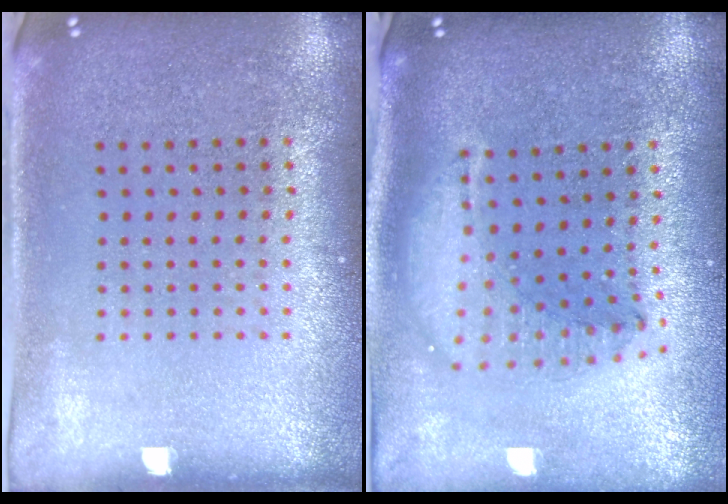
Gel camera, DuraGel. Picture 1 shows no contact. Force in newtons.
{"total": 1.6, "press": 1.4, "slide": 0.7}